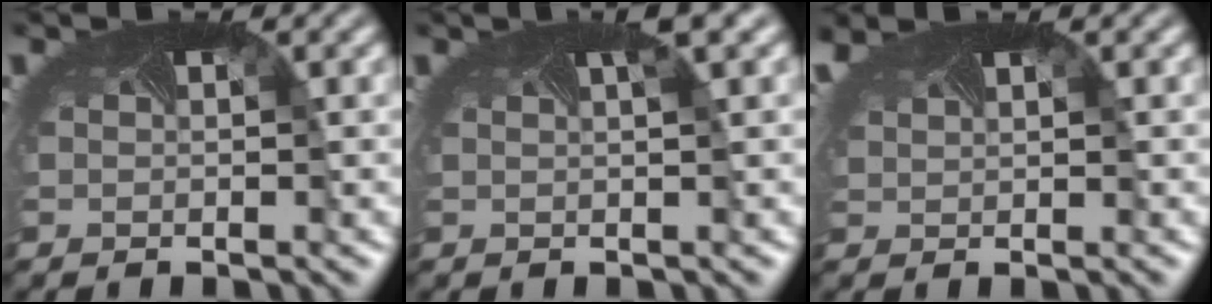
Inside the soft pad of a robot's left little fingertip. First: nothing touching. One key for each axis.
{"total": 1.9, "fx": 1.1, "fy": -0.1, "fz": 1.5, "tx": -0.027, "ty": -0.001, "tz": 0.014}
{"total": 2.9, "fx": 1.9, "fy": 1.1, "fz": 1.9, "tx": -0.066, "ty": 0.003, "tz": 0.041}